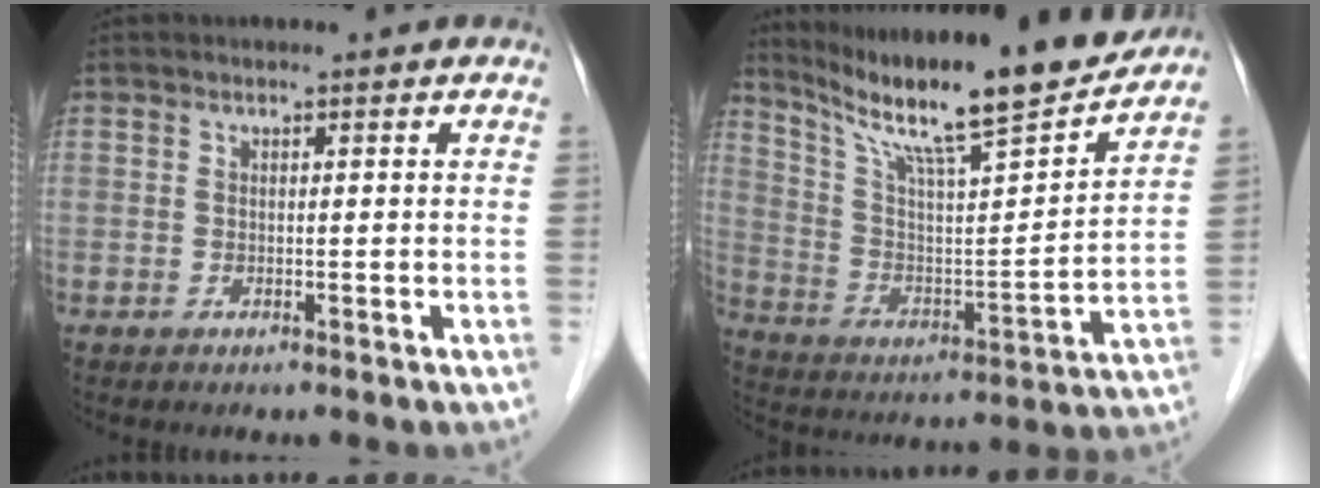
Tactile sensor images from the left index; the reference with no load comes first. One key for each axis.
{"total": 20.4, "fx": 17.6, "fy": 0.6, "fz": 10.2, "tx": -0.174, "ty": -0.020, "tz": 0.284}